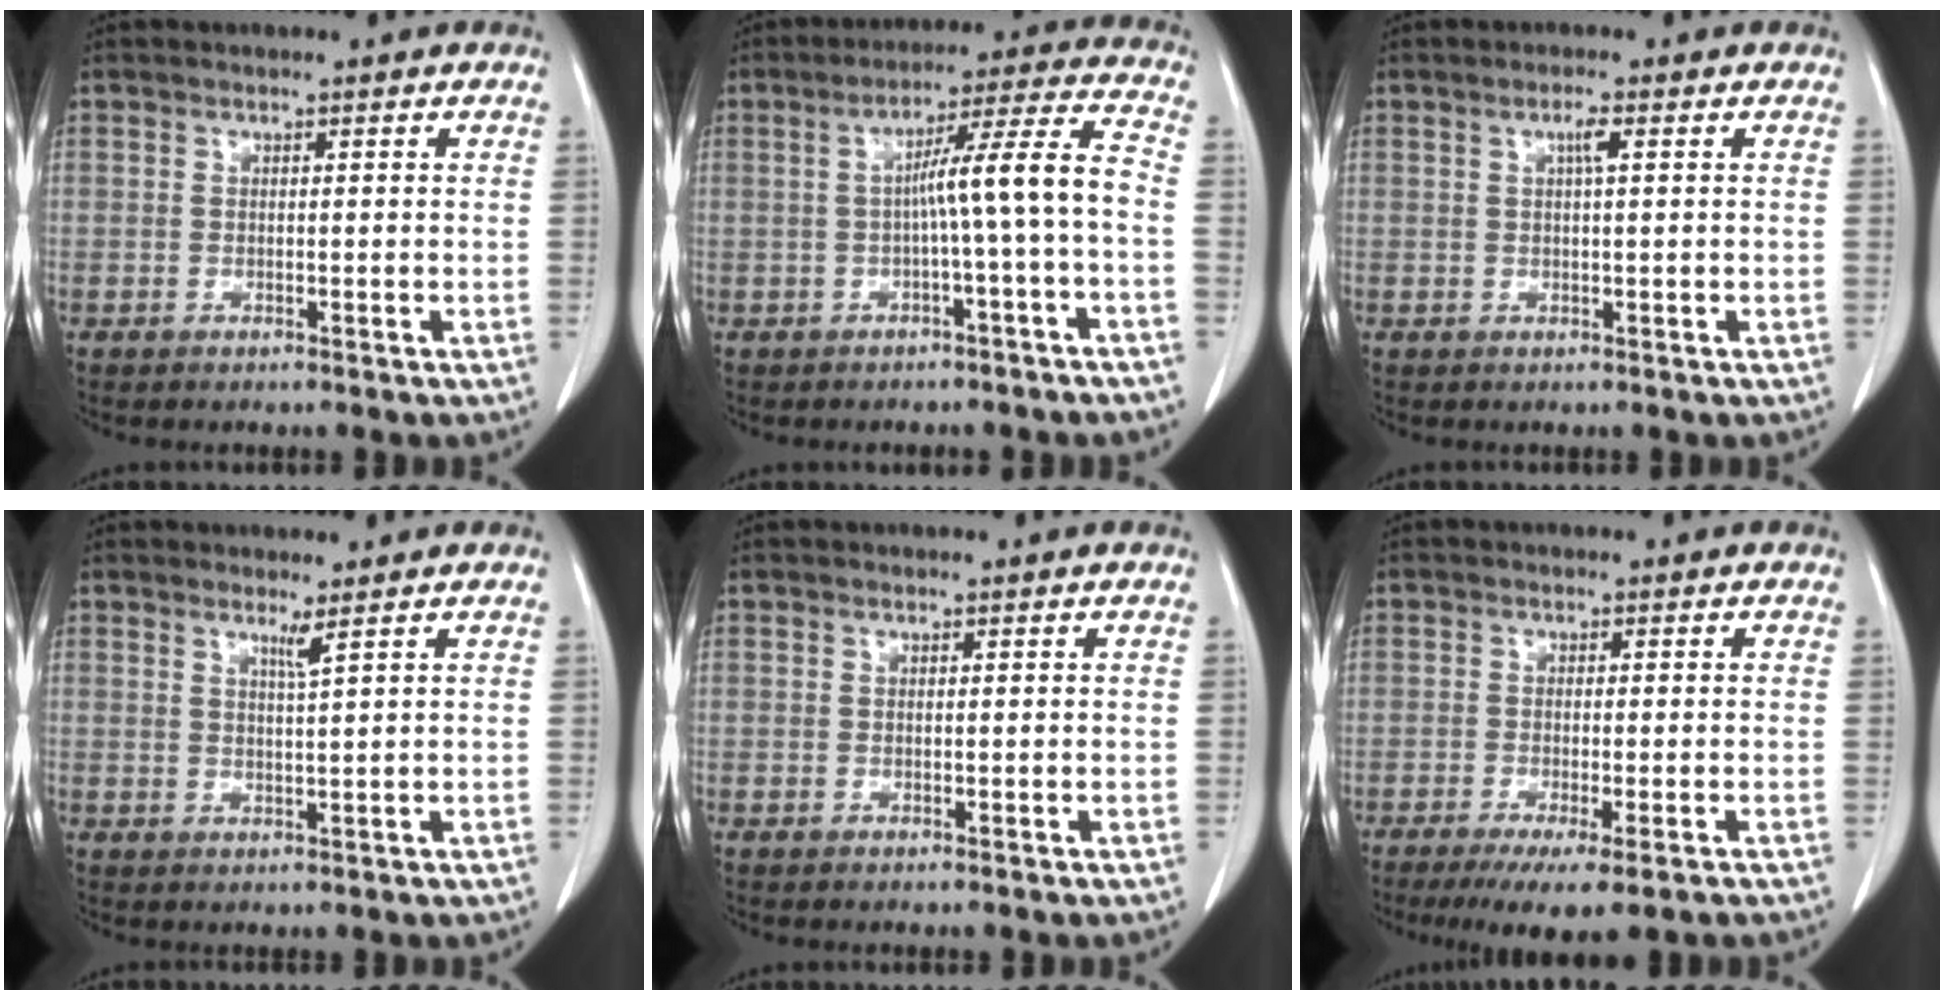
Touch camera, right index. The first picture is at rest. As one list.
[{"total": 8.6, "force": [-1.4, -1.3, 8.3], "torque": [-0.131, 0.025, -0.018]}, {"total": 1.8, "force": [0.6, 0.1, 1.7], "torque": [-0.033, 0.003, 0.009]}, {"total": 1.7, "force": [1.1, -0.7, 1.0], "torque": [-0.027, -0.013, 0.024]}, {"total": 0.0}, {"total": 7.8, "force": [-5.4, 0.9, 5.6], "torque": [-0.078, -0.020, -0.081]}]